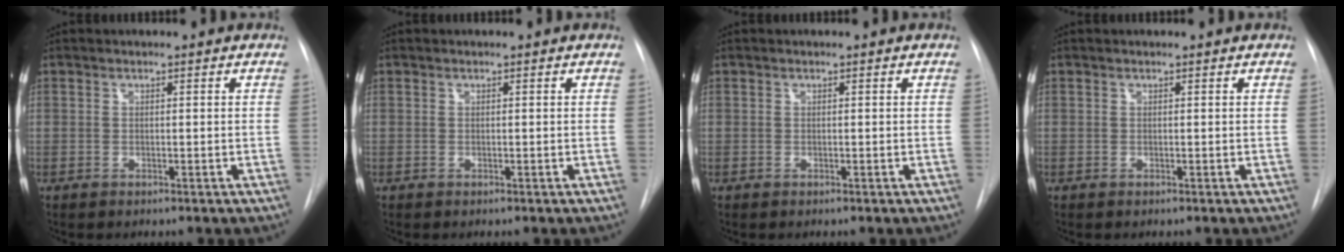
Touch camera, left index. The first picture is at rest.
{"total": 0.0}
{"total": 0.0}
{"total": 0.0}